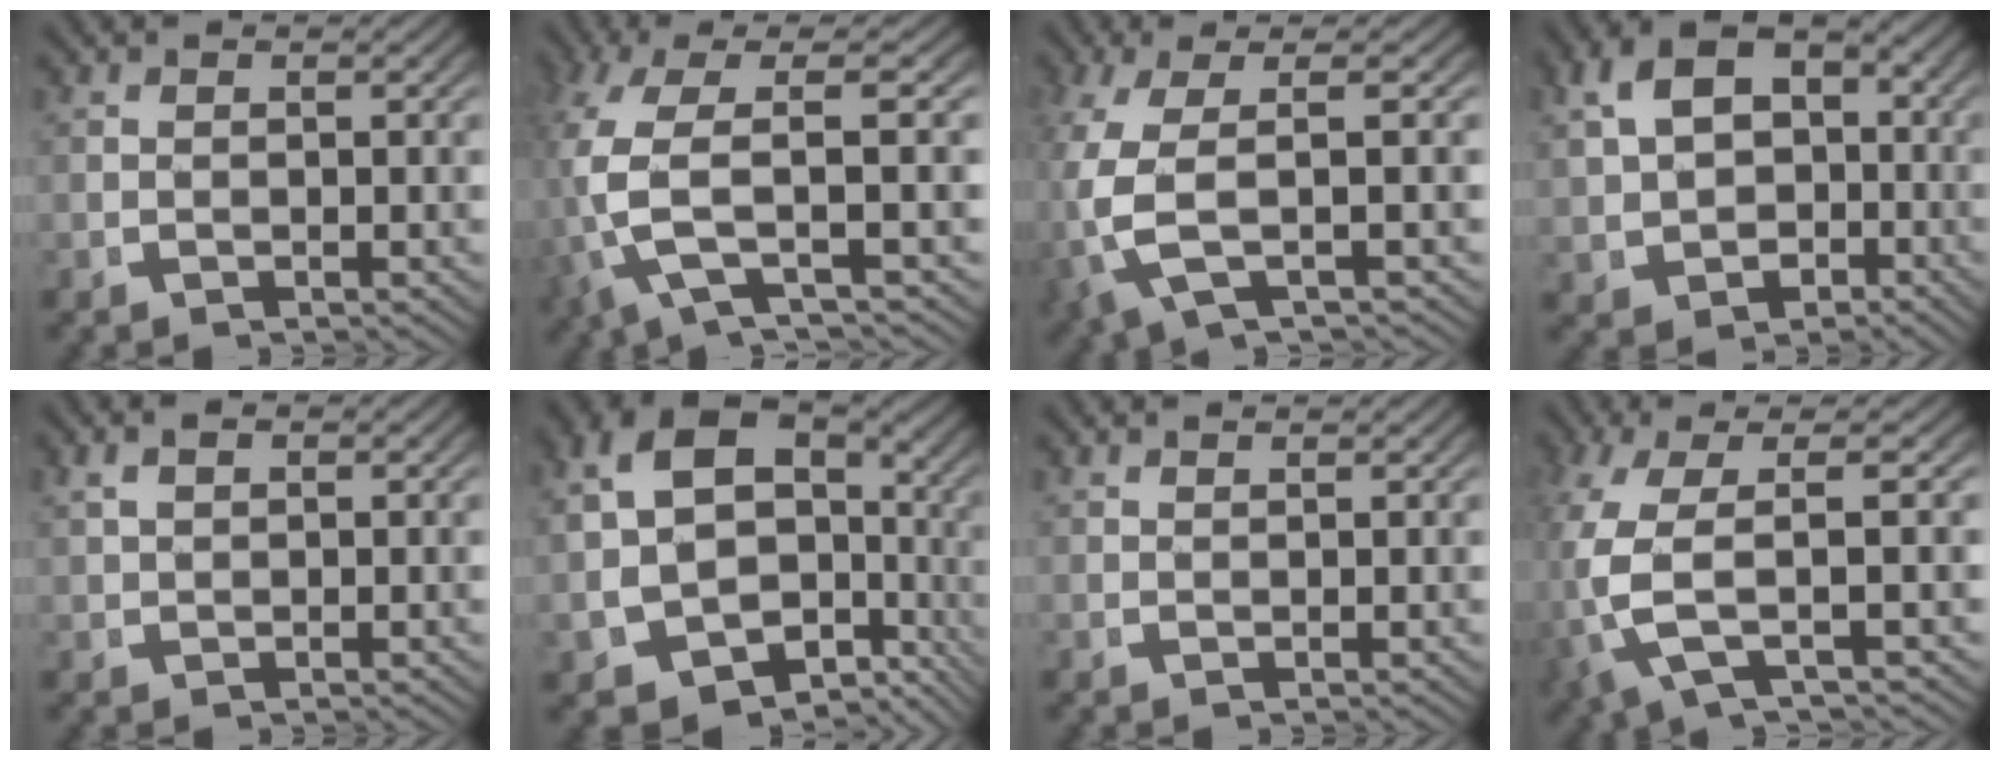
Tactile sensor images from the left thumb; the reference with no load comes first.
{"total": 9.6, "force": [0.3, 4.7, 8.4], "torque": [-0.210, -0.026, 0.014]}
{"total": 7.6, "force": [-0.5, 3.1, 6.9], "torque": [-0.171, -0.011, 0.004]}
{"total": 9.0, "force": [1.0, 6.9, 5.7], "torque": [-0.114, -0.021, 0.033]}
{"total": 1.8, "force": [1.2, 0.9, 1.0], "torque": [-0.021, 0.005, 0.026]}
{"total": 14.1, "force": [-2.0, 10.8, 8.8], "torque": [-0.206, -0.060, -0.012]}
{"total": 1.1, "force": [1.0, -0.3, -0.1], "torque": [0.002, -0.001, 0.026]}
{"total": 8.7, "force": [-0.3, 3.7, 7.8], "torque": [-0.191, -0.019, 0.009]}